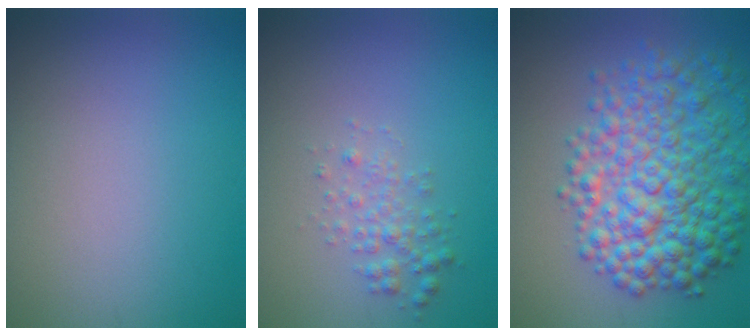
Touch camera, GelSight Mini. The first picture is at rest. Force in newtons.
{"total": 1.8, "press": 1.8, "slide": 0.0}
{"total": 8.5, "press": 8.5, "slide": 0.2}